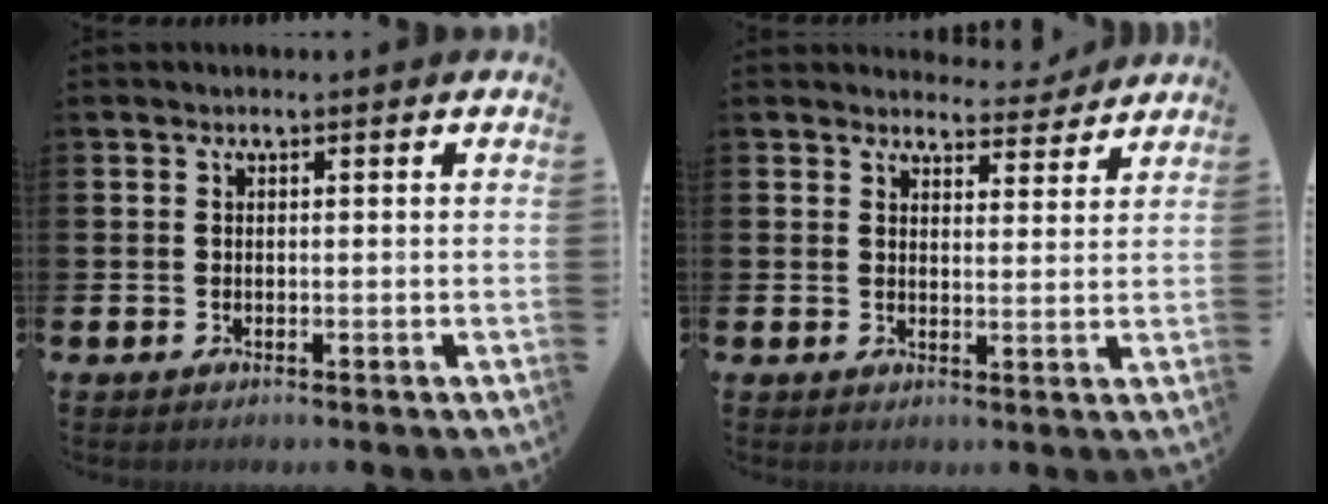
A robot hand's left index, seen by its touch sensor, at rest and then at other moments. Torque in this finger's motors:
{"motor_torque": [0.35, -0.26, -0.06, -0.04]}